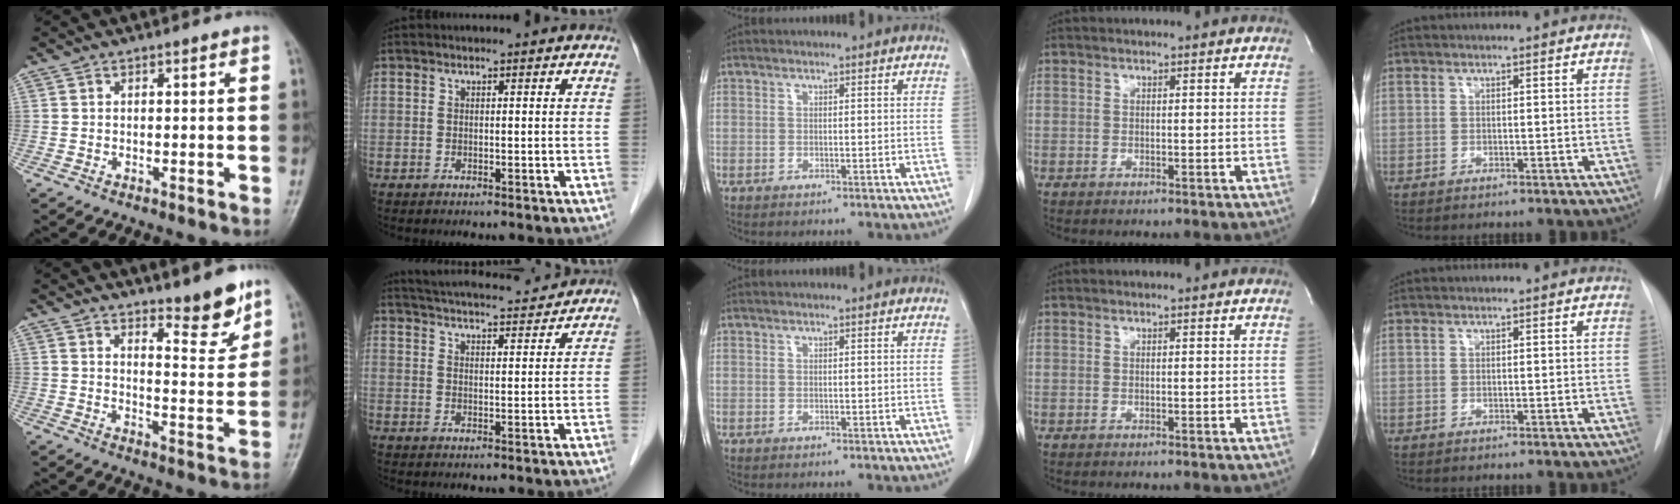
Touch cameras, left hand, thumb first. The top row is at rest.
{"thumb": {"total": 7.6, "force": [6.0, 1.8, 4.3], "torque": [-0.043, -0.057, 0.093]}, "index": {"total": 14.1, "force": [13.3, 1.5, 4.3], "torque": [-0.074, 0.024, 0.191]}}